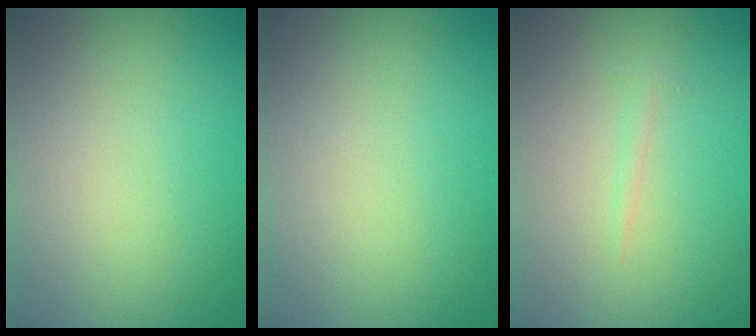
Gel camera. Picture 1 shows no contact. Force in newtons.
{"total": 0.0}
{"total": 0.7, "press": 0.7, "slide": 0.0}